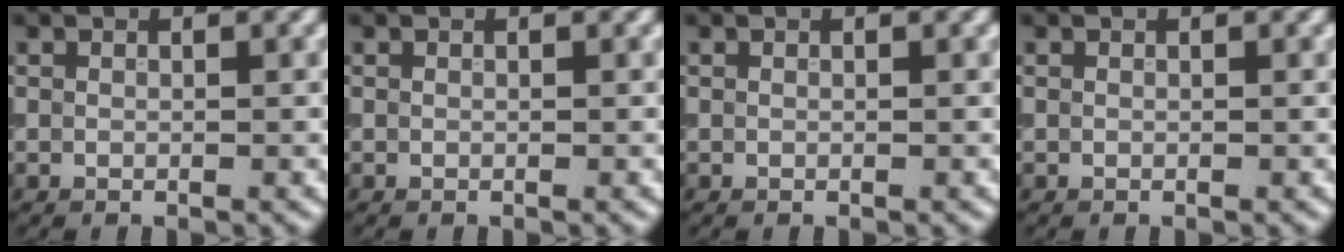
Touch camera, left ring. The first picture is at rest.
{"total": 0.0}
{"total": 0.0}
{"total": 0.0}